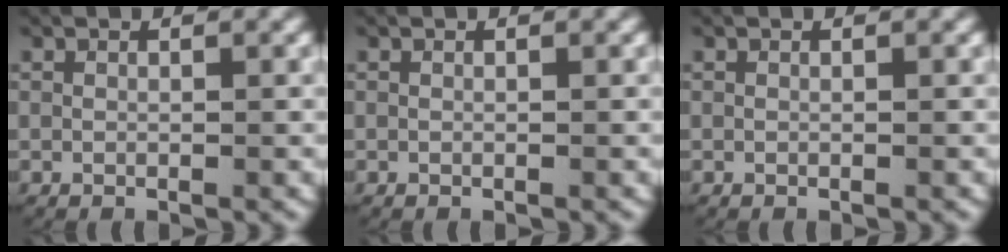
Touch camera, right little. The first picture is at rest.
{"total": 0.0}
{"total": 0.0}